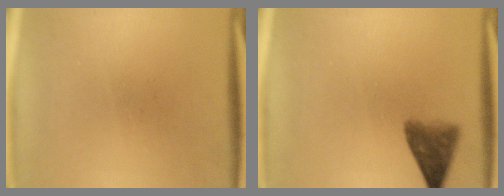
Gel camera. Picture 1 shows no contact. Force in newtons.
{"total": 4.8}